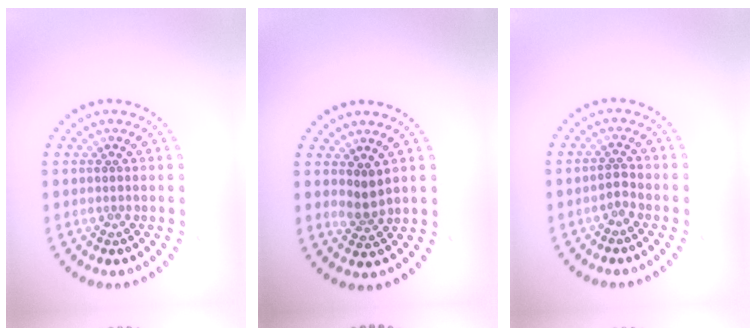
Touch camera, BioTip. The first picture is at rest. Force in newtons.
{"total": 1.6, "press": 1.2, "slide": 1.0}
{"total": 1.1, "press": 0.9, "slide": 0.6}